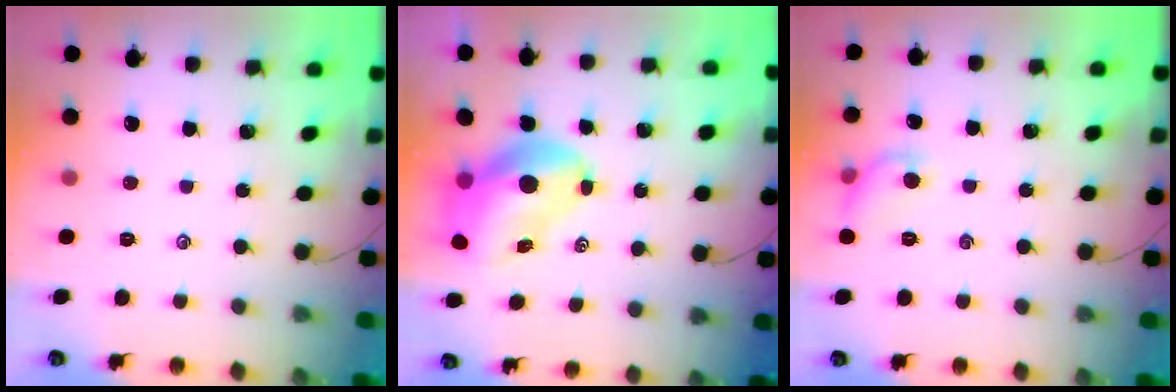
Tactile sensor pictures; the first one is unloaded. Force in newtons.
{"total": 10.8, "press": 10.3, "slide": 3.1}
{"total": 6.7, "press": 6.6, "slide": 1.2}